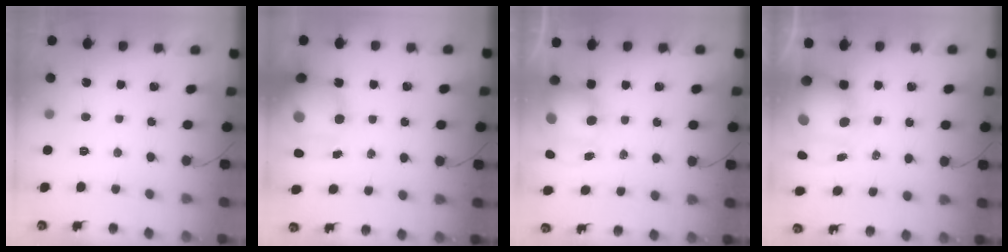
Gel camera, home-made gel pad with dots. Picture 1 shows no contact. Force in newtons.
{"total": 14.9, "press": 14.5, "slide": 3.3}
{"total": 10.4, "press": 10.0, "slide": 2.8}
{"total": 14.9, "press": 12.7, "slide": 7.8}